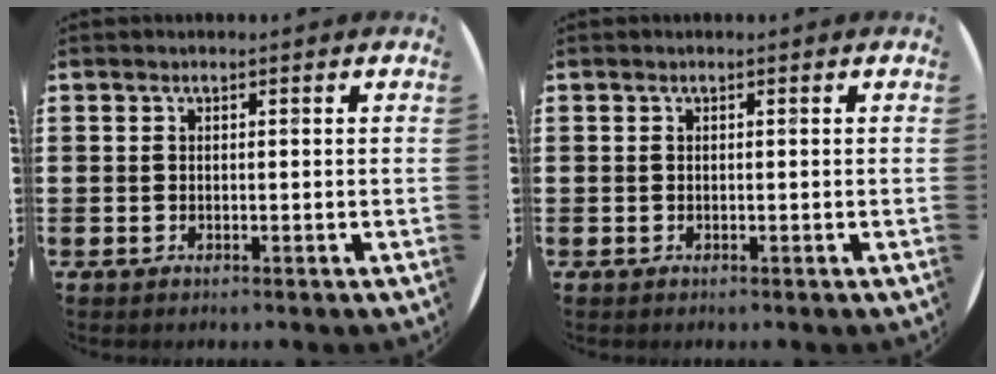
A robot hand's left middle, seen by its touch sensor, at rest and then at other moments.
{"total": 0.0}